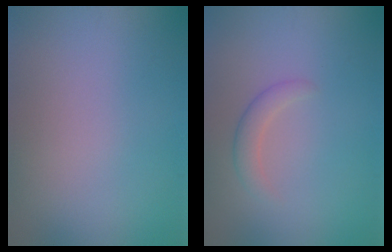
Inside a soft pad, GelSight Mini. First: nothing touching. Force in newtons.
{"total": 1.7, "press": 1.7, "slide": 0.1}